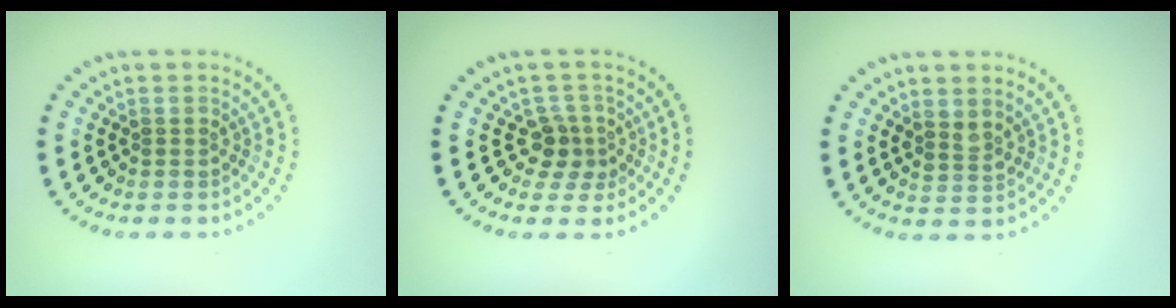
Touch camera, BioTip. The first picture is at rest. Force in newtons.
{"total": 2.2, "press": 1.8, "slide": 1.4}
{"total": 1.4, "press": 1.1, "slide": 0.8}